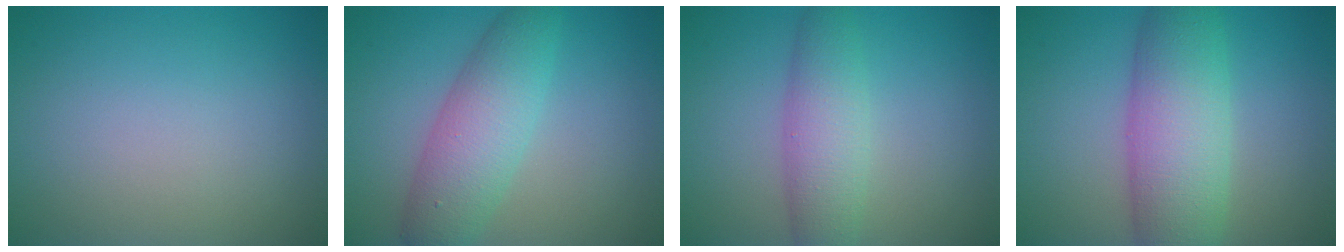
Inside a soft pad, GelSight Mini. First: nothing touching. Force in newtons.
{"total": 5.4, "press": 5.4, "slide": 0.1}
{"total": 4.2, "press": 4.2, "slide": 0.1}
{"total": 7.8, "press": 7.8, "slide": 0.1}